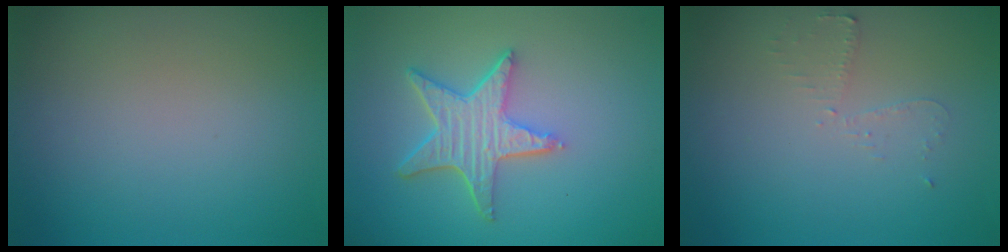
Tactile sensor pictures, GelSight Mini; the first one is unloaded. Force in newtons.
{"total": 5.1, "press": 4.1, "slide": 3.1}
{"total": 1.6, "press": 1.5, "slide": 0.2}